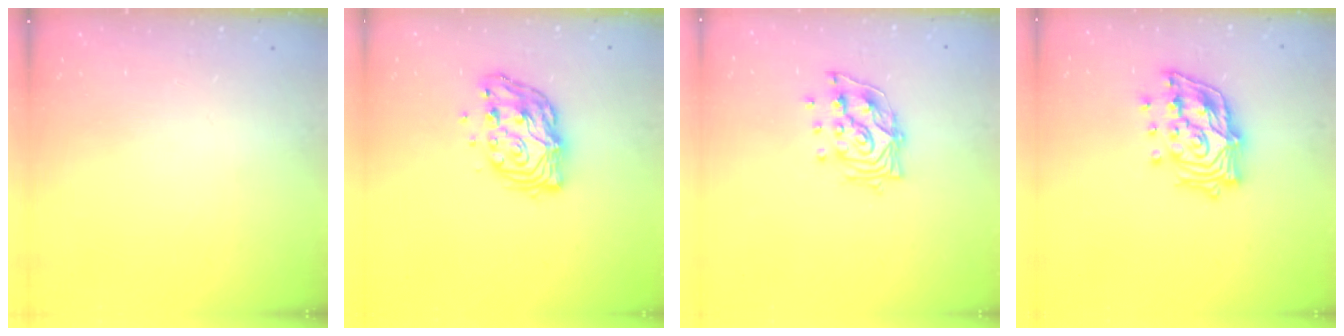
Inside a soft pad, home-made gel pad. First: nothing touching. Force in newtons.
{"total": 13.8, "press": 13.7, "slide": 1.6}
{"total": 11.7, "press": 11.6, "slide": 1.4}
{"total": 17.1, "press": 16.9, "slide": 2.5}